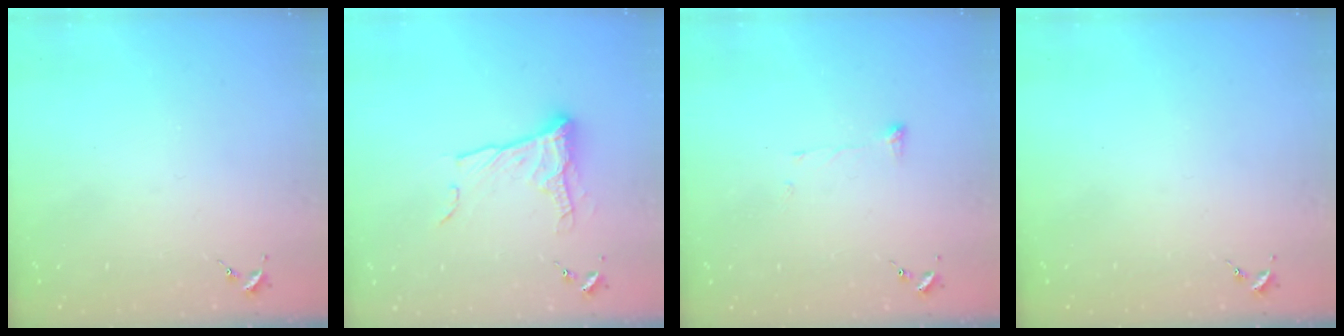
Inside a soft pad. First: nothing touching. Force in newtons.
{"total": 12.0, "press": 12.0, "slide": 0.7}
{"total": 4.9, "press": 4.9, "slide": 0.2}
{"total": 0.0}